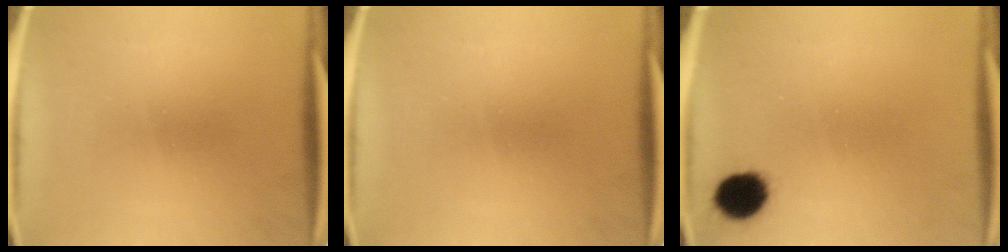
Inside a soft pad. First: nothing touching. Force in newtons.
{"total": 0.0}
{"total": 7.4}